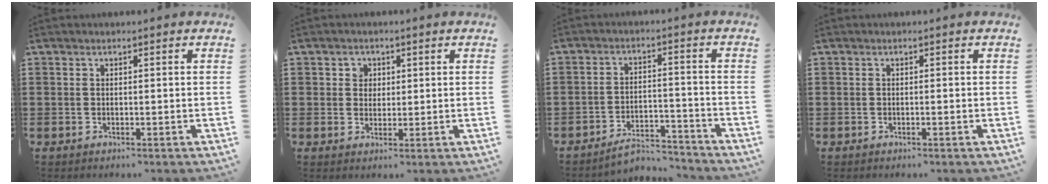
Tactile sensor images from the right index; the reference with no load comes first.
{"total": 2.0, "force": [0.6, 1.8, 0.4], "torque": [-0.017, 0.010, 0.007]}
{"total": 5.0, "force": [-4.7, 1.1, 1.3], "torque": [-0.028, 0.007, -0.093]}
{"total": 0.6, "force": [-0.3, 0.0, 0.5], "torque": [-0.008, -0.004, -0.006]}